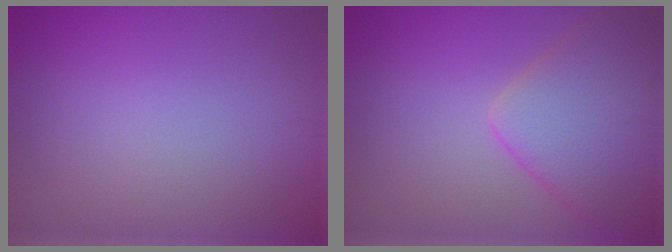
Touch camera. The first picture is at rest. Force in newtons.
{"total": 6.7, "press": 6.7, "slide": 0.3}